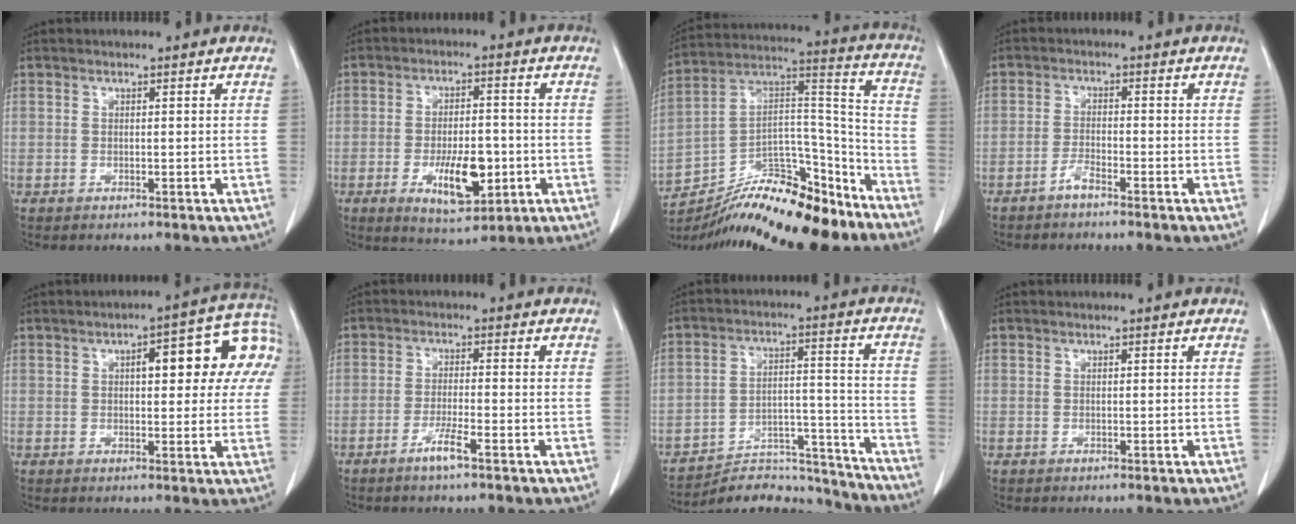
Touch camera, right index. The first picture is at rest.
{"total": 9.2, "force": [-2.8, 3.6, 8.0], "torque": [-0.137, -0.006, -0.036]}
{"total": 21.6, "force": [-17.7, 5.9, 10.8], "torque": [-0.175, 0.037, -0.294]}
{"total": 2.1, "force": [-1.8, 0.1, 1.1], "torque": [-0.022, 0.000, -0.038]}
{"total": 13.1, "force": [3.5, 4.5, 11.8], "torque": [-0.139, 0.038, 0.036]}
{"total": 3.7, "force": [-2.4, -0.2, 2.8], "torque": [-0.056, -0.004, -0.047]}
{"total": 15.3, "force": [-14.9, 3.0, 0.8], "torque": [0.002, 0.060, -0.219]}
{"total": 0.0}